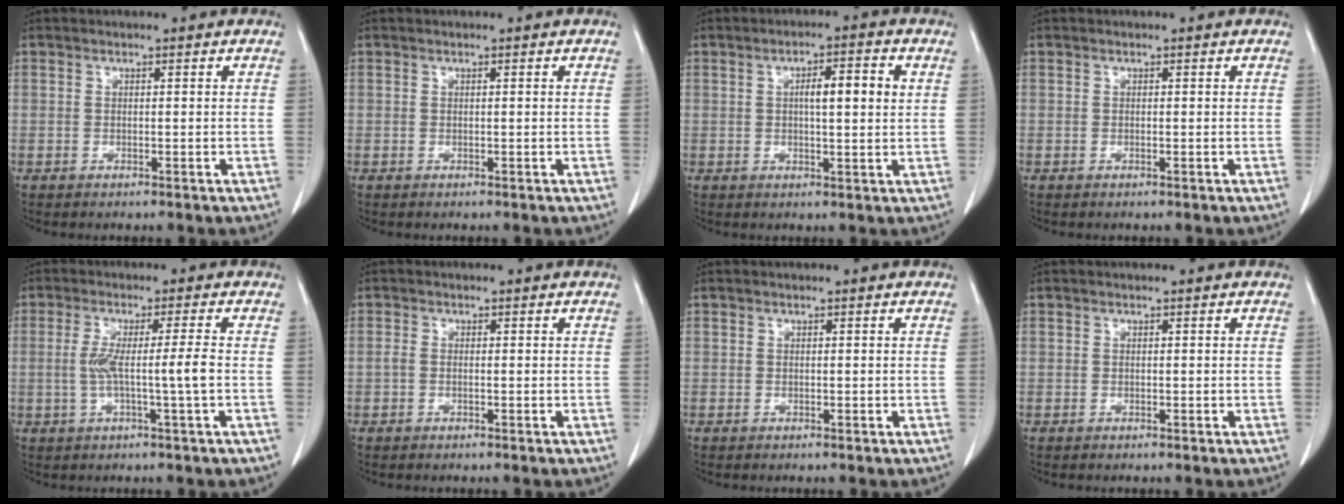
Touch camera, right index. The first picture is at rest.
{"total": 0.0}
{"total": 5.7, "force": [1.2, 0.9, 5.5], "torque": [-0.091, 0.010, 0.017]}
{"total": 0.0}
{"total": 5.7, "force": [-0.7, -1.0, 5.5], "torque": [-0.104, 0.001, -0.012]}
{"total": 1.0, "force": [-0.2, 0.5, 0.8], "torque": [-0.019, 0.000, -0.005]}
{"total": 0.0}
{"total": 0.0}